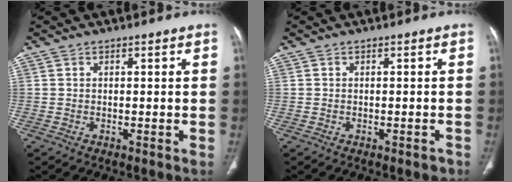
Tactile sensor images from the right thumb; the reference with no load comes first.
{"total": 1.4, "force": [-1.1, 0.6, 0.6], "torque": [-0.005, 0.006, -0.011]}